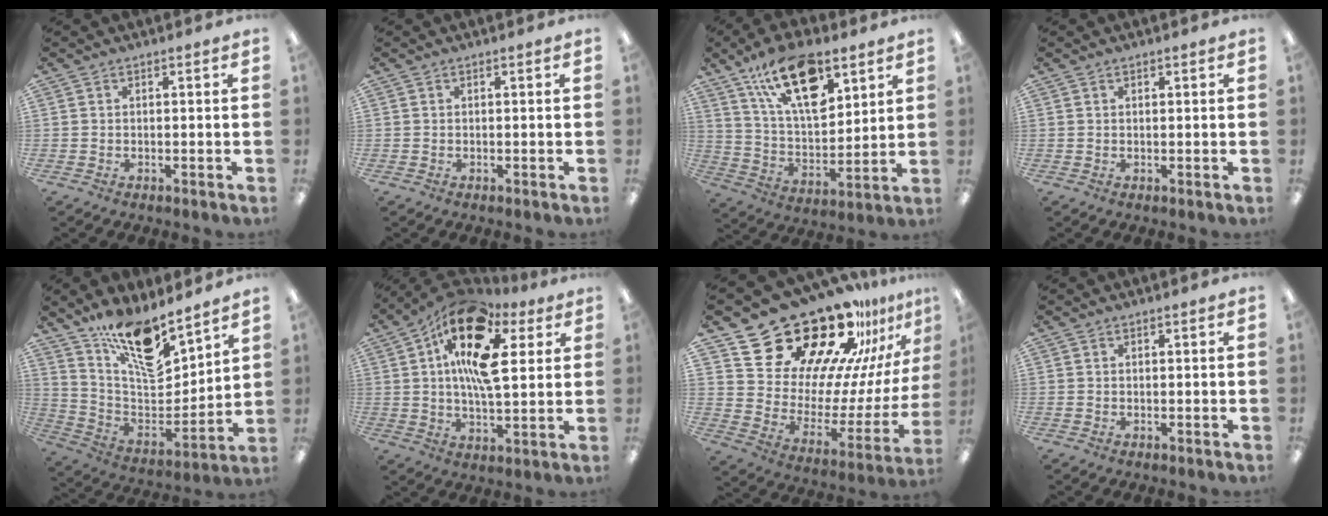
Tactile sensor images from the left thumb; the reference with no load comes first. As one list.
[{"total": 0.0}, {"total": 19.8, "force": [11.8, 9.2, 13.0], "torque": [-0.230, -0.051, 0.201]}, {"total": 0.8, "force": [0.5, 0.4, 0.5], "torque": [-0.002, -0.001, 0.006]}, {"total": 17.3, "force": [13.3, 5.7, 9.4], "torque": [-0.163, -0.100, 0.235]}, {"total": 19.0, "force": [8.1, 8.7, 14.8], "torque": [-0.264, -0.029, 0.128]}, {"total": 27.3, "force": [22.3, 12.5, 9.6], "torque": [-0.131, -0.182, 0.408]}, {"total": 0.5, "force": [0.1, 0.4, 0.3], "torque": [-0.006, 0.004, 0.000]}]